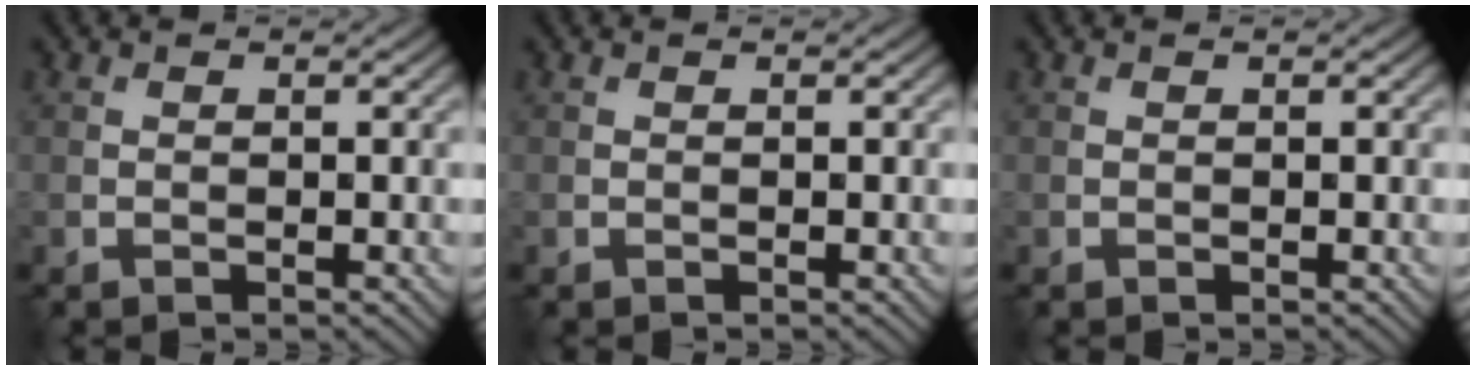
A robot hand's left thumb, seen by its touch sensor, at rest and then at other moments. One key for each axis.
{"total": 0.0}
{"total": 0.0}